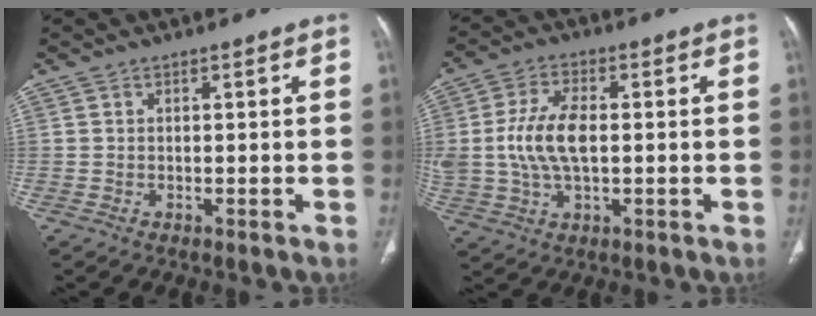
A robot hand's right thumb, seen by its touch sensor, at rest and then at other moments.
{"total": 10.6, "force": [0.3, 5.6, 9.0], "torque": [-0.191, 0.007, 0.009]}